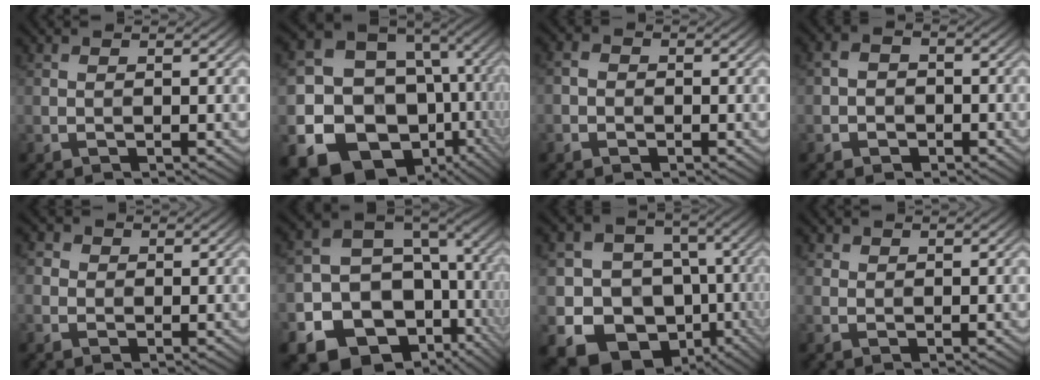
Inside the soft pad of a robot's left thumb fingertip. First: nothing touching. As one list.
[{"total": 20.2, "force": [-5.0, 16.7, 10.1], "torque": [-0.230, -0.060, -0.062]}, {"total": 1.8, "force": [-0.9, 1.5, 0.6], "torque": [-0.009, 0.001, -0.025]}, {"total": 2.8, "force": [-1.2, 2.3, 1.0], "torque": [-0.014, 0.001, -0.032]}, {"total": 2.0, "force": [0.3, 1.9, 0.6], "torque": [-0.022, 0.004, -0.001]}, {"total": 19.7, "force": [-6.9, 15.3, 10.3], "torque": [-0.217, -0.046, -0.074]}, {"total": 17.0, "force": [-5.7, 14.7, 6.6], "torque": [-0.145, -0.025, -0.103]}, {"total": 1.2, "force": [0.7, 0.9, 0.2], "torque": [-0.001, 0.000, 0.011]}]